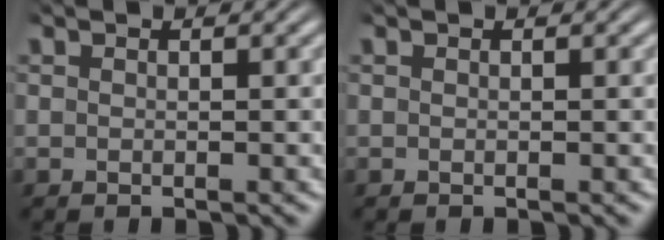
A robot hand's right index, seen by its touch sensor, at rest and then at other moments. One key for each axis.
{"total": 0.0}